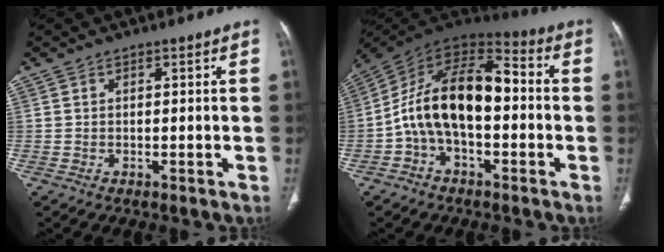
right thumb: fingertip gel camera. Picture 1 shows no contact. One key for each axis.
{"total": 16.9, "fx": -1.7, "fy": 9.3, "fz": 14.0, "tx": -0.229, "ty": 0.052, "tz": -0.040}